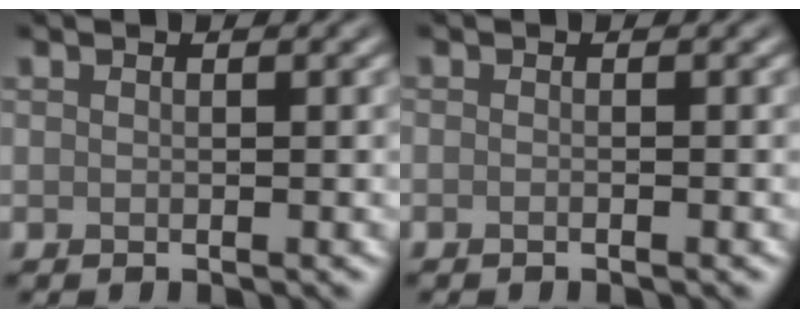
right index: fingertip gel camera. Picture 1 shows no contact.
{"total": 0.5, "force": [-0.5, -0.1, 0.1], "torque": [-0.002, -0.002, -0.009]}